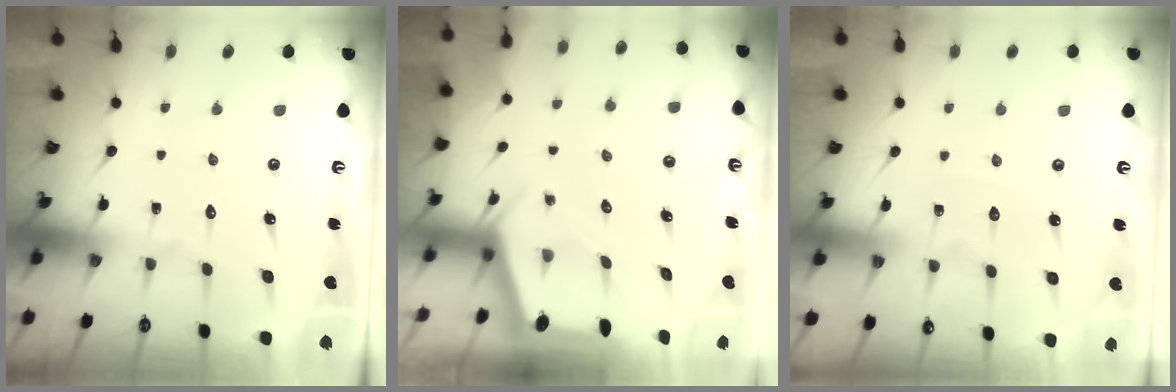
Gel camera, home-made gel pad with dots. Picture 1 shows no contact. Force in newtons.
{"total": 1.9, "press": 1.8, "slide": 0.3}
{"total": 3.0, "press": 2.9, "slide": 0.4}